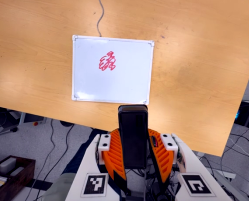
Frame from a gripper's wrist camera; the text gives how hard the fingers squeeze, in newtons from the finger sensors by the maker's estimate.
{"total": 8.0, "left": 7.2, "right": 8.8}